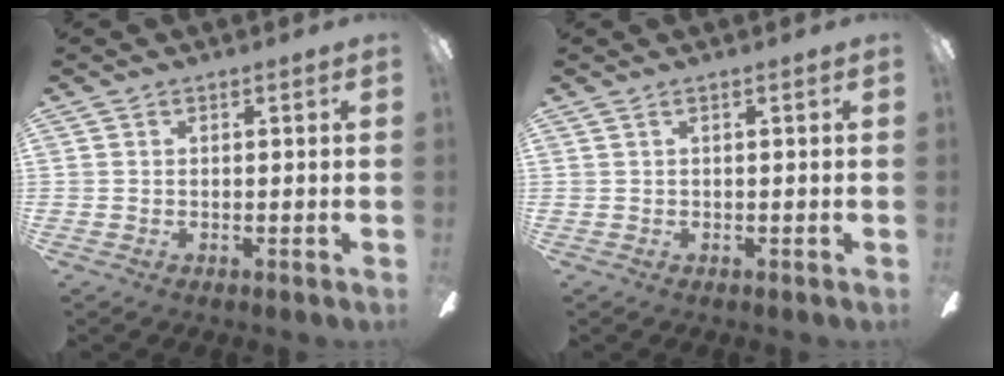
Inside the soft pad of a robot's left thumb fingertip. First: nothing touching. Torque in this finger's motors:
{"motor_torque": [-0.26, -0.05, -0.19, 0.09, 0.00]}